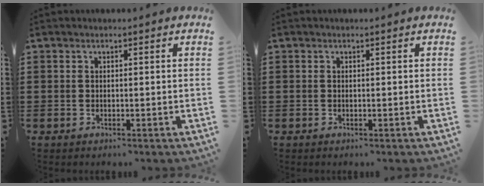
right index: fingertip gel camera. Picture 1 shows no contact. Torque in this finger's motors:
{"motor_torque": [0.99, 1.15, -0.02, -0.01]}